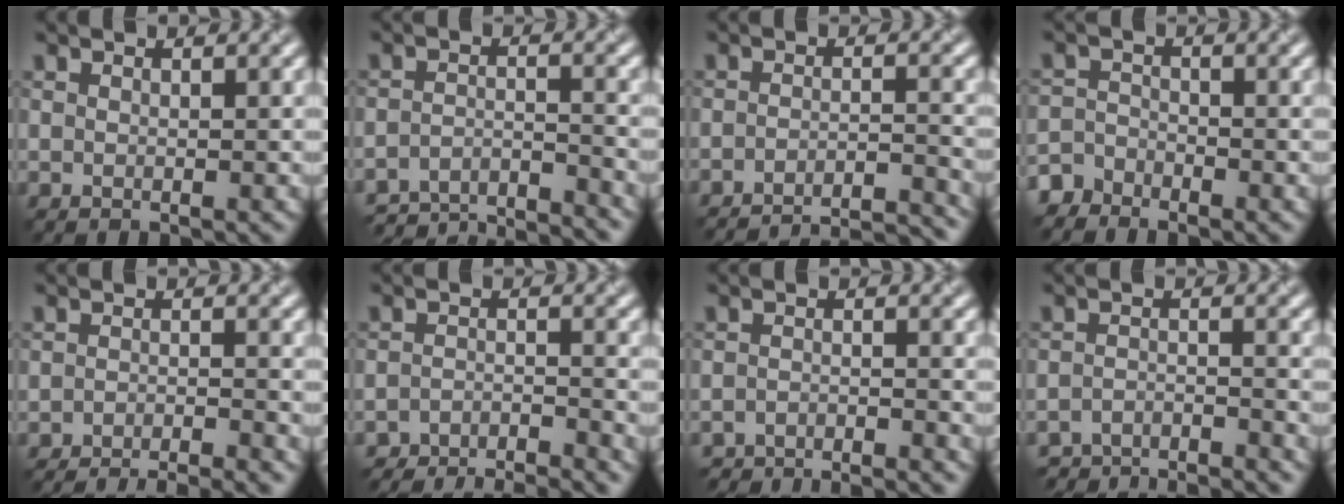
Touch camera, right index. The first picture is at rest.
{"total": 7.5, "force": [-7.0, 1.2, 2.3], "torque": [-0.039, -0.008, -0.118]}
{"total": 13.0, "force": [-12.2, 3.0, 3.4], "torque": [-0.015, 0.010, -0.137]}
{"total": 2.1, "force": [-2.0, 0.7, 0.0], "torque": [-0.003, 0.001, -0.050]}
{"total": 7.1, "force": [-6.6, 1.2, 2.4], "torque": [-0.027, -0.006, -0.091]}
{"total": 6.2, "force": [-6.0, 0.5, 1.4], "torque": [-0.021, -0.007, -0.101]}
{"total": 5.5, "force": [-5.5, 0.3, 0.6], "torque": [-0.009, -0.009, -0.082]}
{"total": 6.0, "force": [-5.9, 0.5, 0.9], "torque": [-0.017, -0.007, -0.098]}